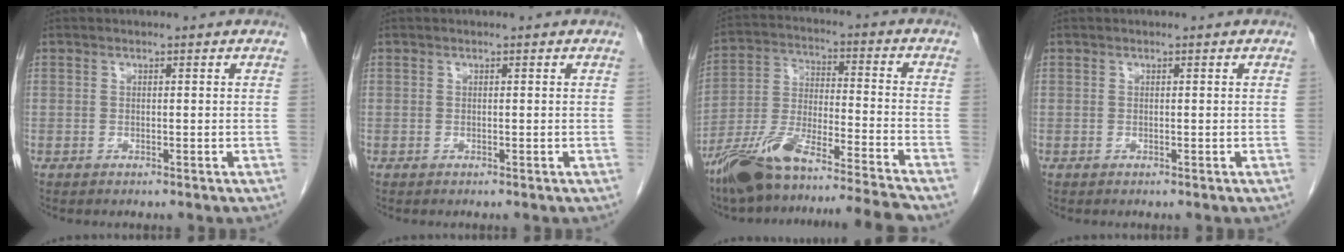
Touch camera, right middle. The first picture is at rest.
{"total": 0.0}
{"total": 17.7, "force": [-15.1, -0.7, 9.2], "torque": [-0.190, -0.008, -0.271]}
{"total": 0.0}